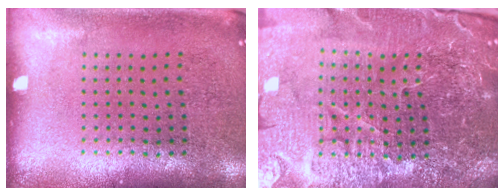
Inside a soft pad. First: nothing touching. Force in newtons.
{"total": 5.5, "press": 5.2, "slide": 1.9}